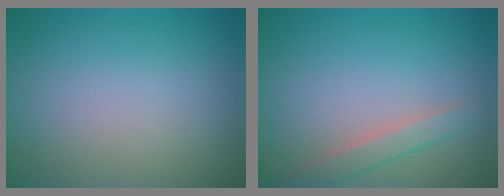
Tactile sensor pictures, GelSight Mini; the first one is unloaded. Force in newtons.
{"total": 1.9, "press": 1.9, "slide": 0.1}